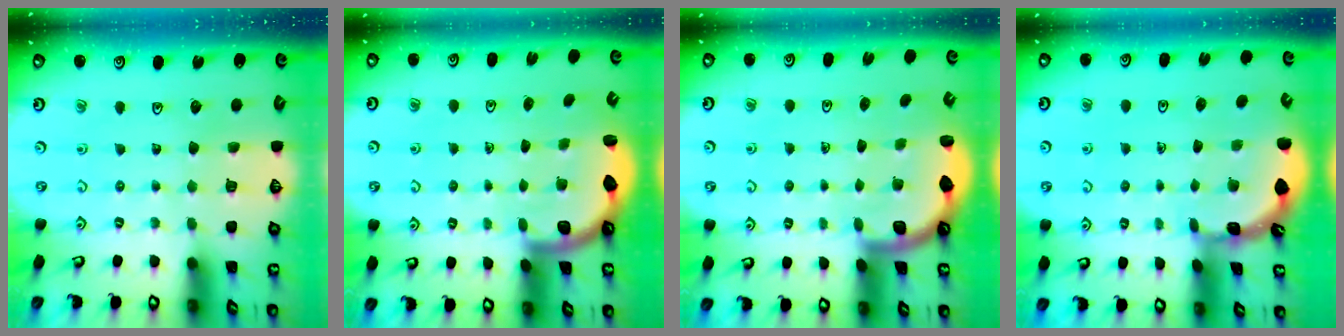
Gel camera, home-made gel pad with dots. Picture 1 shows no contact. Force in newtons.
{"total": 2.5, "press": 2.2, "slide": 1.1}
{"total": 1.7, "press": 1.7, "slide": 0.1}
{"total": 1.8, "press": 1.8, "slide": 0.1}